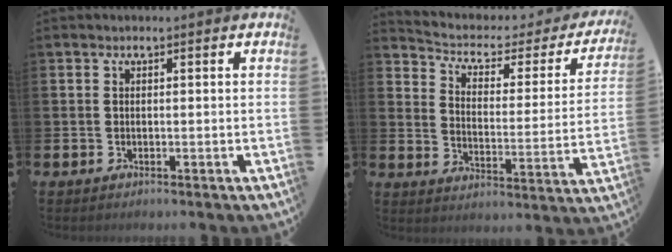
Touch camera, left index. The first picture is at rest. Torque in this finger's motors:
{"motor_torque": [0.37, -1.05, -0.11, 0.00]}